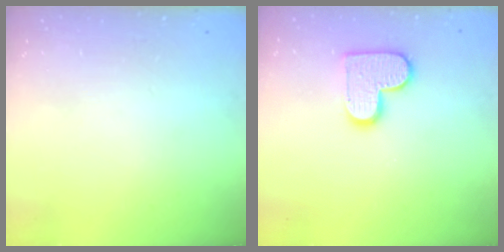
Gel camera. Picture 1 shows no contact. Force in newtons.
{"total": 11.9, "press": 11.9, "slide": 0.6}